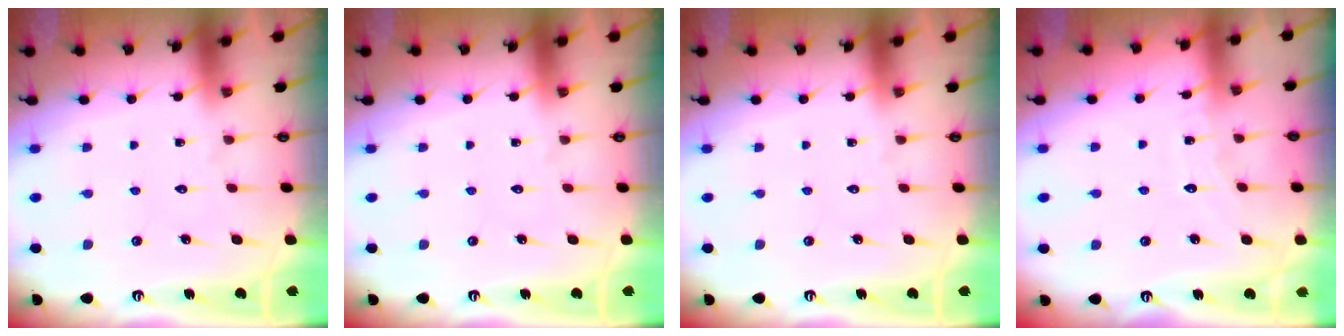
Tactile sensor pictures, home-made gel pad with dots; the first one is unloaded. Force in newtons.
{"total": 0.0}
{"total": 0.0}
{"total": 4.3, "press": 4.3, "slide": 0.0}